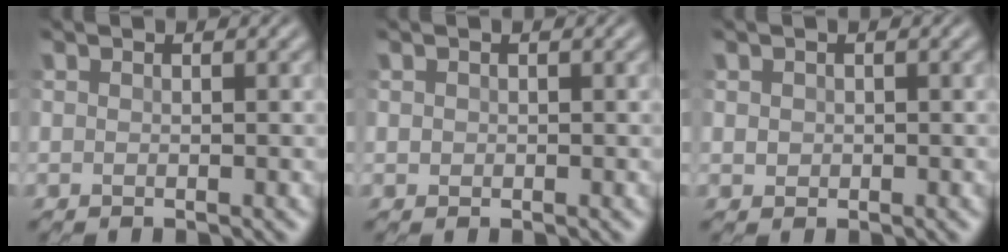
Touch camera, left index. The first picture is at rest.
{"total": 0.5, "force": [0.0, 0.5, 0.1], "torque": [-0.004, -0.003, -0.001]}
{"total": 0.9, "force": [0.0, 0.8, 0.3], "torque": [-0.008, -0.003, -0.001]}